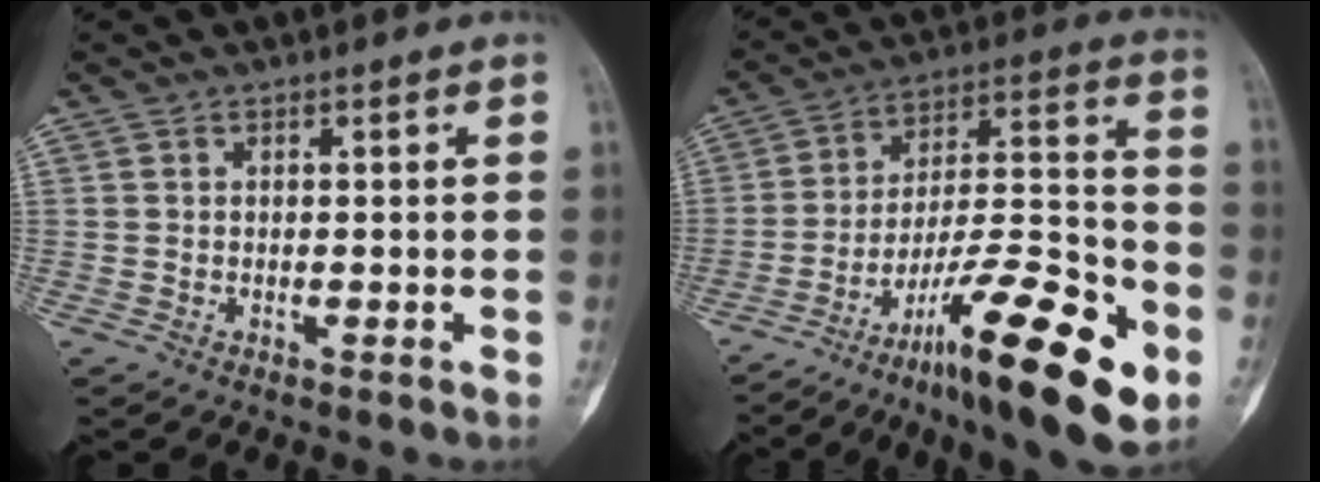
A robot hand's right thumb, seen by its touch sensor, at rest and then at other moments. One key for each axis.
{"total": 25.5, "fx": -13.3, "fy": 7.1, "fz": 20.6, "tx": -0.292, "ty": 0.083, "tz": -0.207}